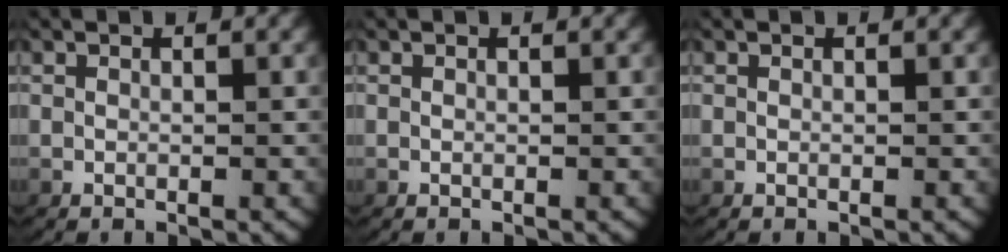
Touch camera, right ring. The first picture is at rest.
{"total": 0.0}
{"total": 0.0}